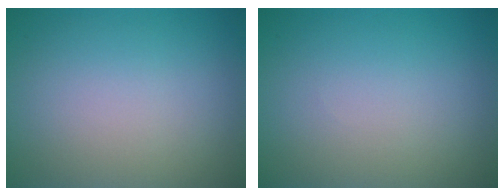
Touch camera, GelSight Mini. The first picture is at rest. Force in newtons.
{"total": 0.0}